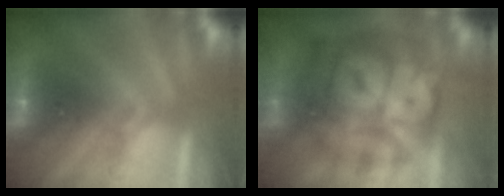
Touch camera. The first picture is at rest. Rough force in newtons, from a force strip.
{"total": 7.6}